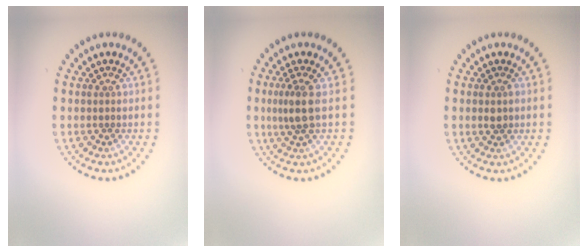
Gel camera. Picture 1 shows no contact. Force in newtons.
{"total": 2.2, "press": 1.8, "slide": 1.3}
{"total": 1.0, "press": 1.0, "slide": 0.1}